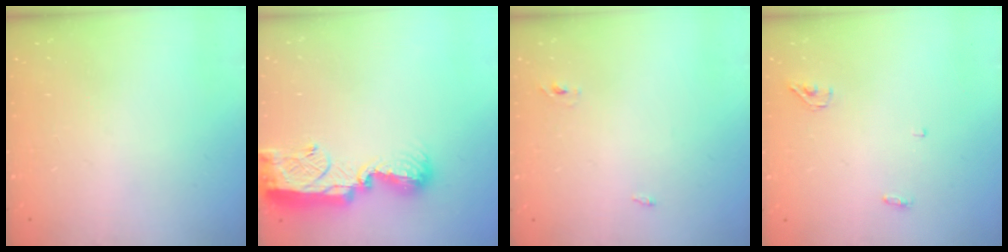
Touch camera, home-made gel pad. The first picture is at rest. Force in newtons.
{"total": 12.8, "press": 12.7, "slide": 1.1}
{"total": 2.3, "press": 2.1, "slide": 1.0}
{"total": 3.4, "press": 3.3, "slide": 1.0}